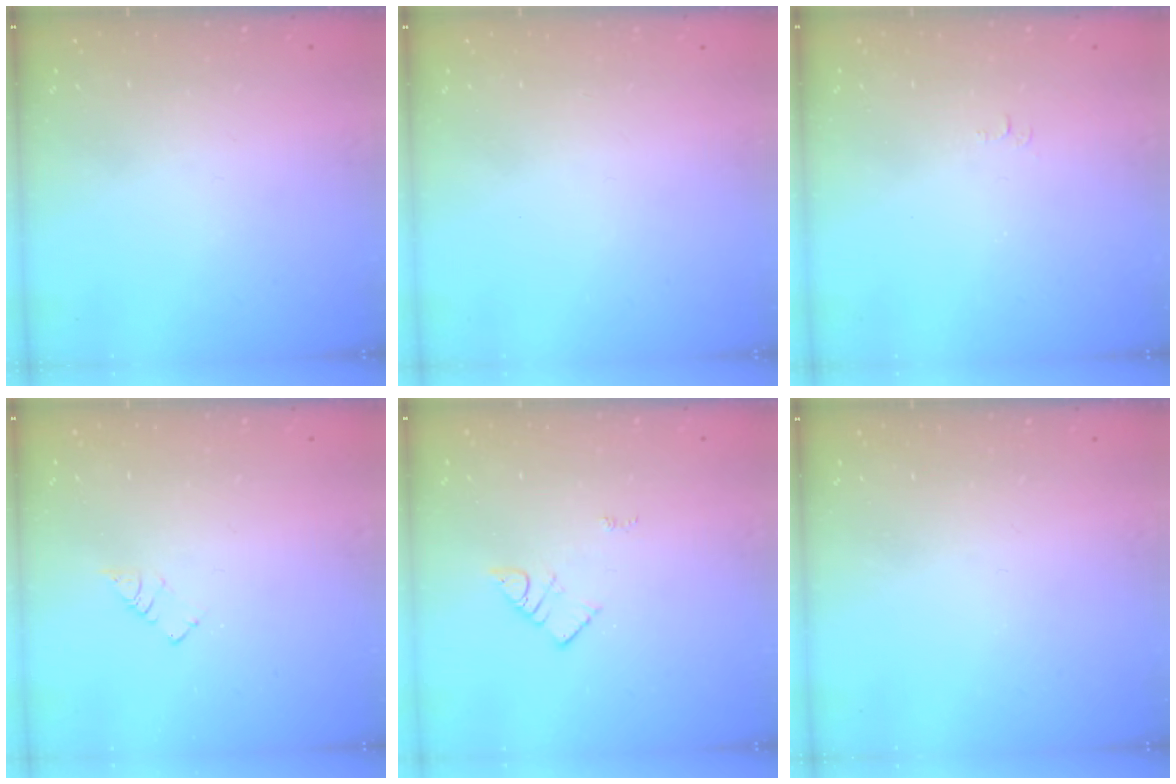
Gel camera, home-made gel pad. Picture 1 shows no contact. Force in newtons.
{"total": 1.5, "press": 1.5, "slide": 0.1}
{"total": 4.0, "press": 3.9, "slide": 0.3}
{"total": 2.6, "press": 2.6, "slide": 0.3}
{"total": 3.1, "press": 3.1, "slide": 0.2}
{"total": 0.0}